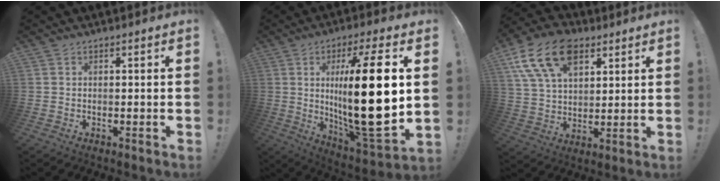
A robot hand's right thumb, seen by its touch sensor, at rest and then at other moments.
{"total": 26.0, "force": [2.8, 6.8, 25.0], "torque": [-0.440, -0.023, 0.037]}
{"total": 17.5, "force": [8.7, 11.0, 10.6], "torque": [-0.196, -0.029, 0.165]}